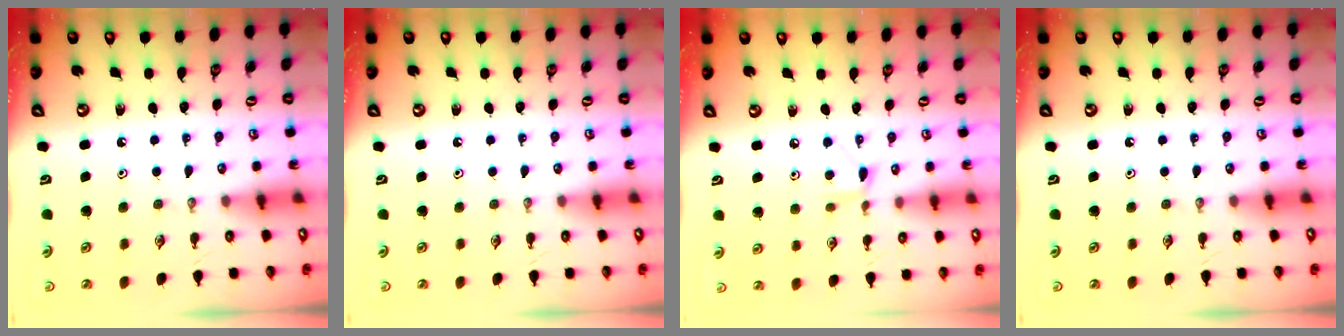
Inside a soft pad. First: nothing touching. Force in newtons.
{"total": 0.0}
{"total": 5.2, "press": 5.1, "slide": 0.8}
{"total": 0.0}